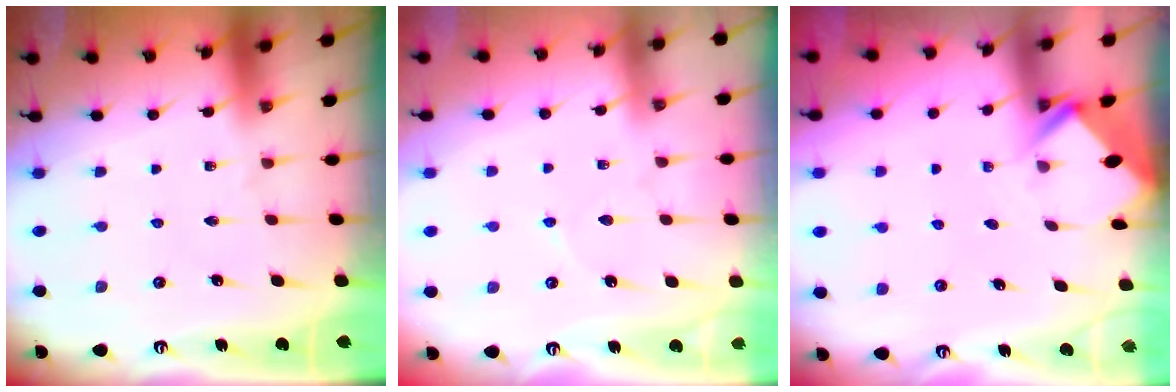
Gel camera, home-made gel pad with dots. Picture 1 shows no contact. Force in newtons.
{"total": 3.3, "press": 3.3, "slide": 0.5}
{"total": 2.6, "press": 2.6, "slide": 0.2}